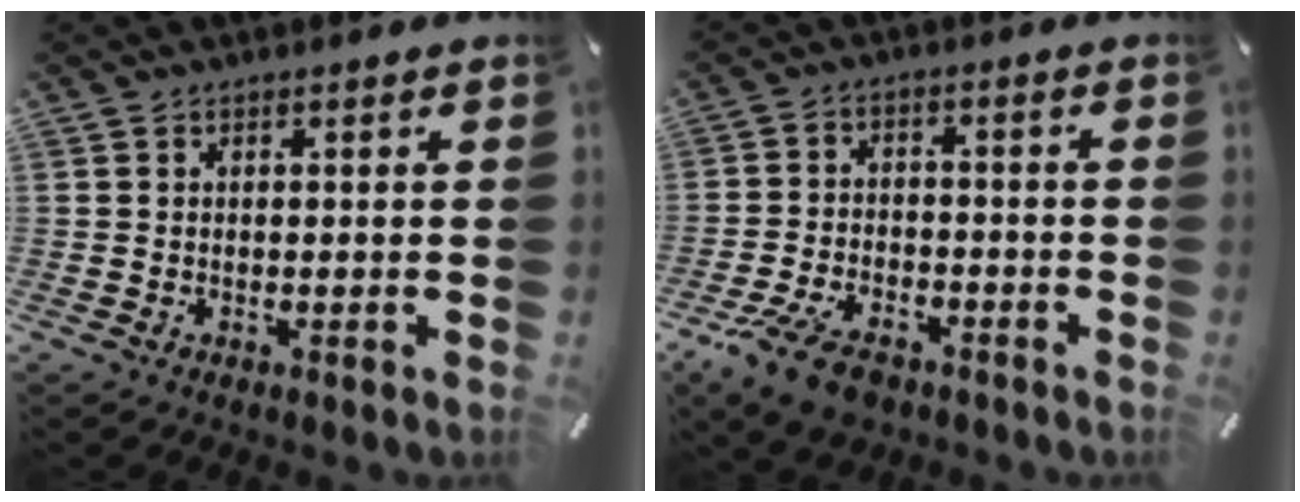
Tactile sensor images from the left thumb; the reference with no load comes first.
{"total": 8.8, "force": [-5.7, 4.5, 5.0], "torque": [-0.109, 0.021, -0.107]}